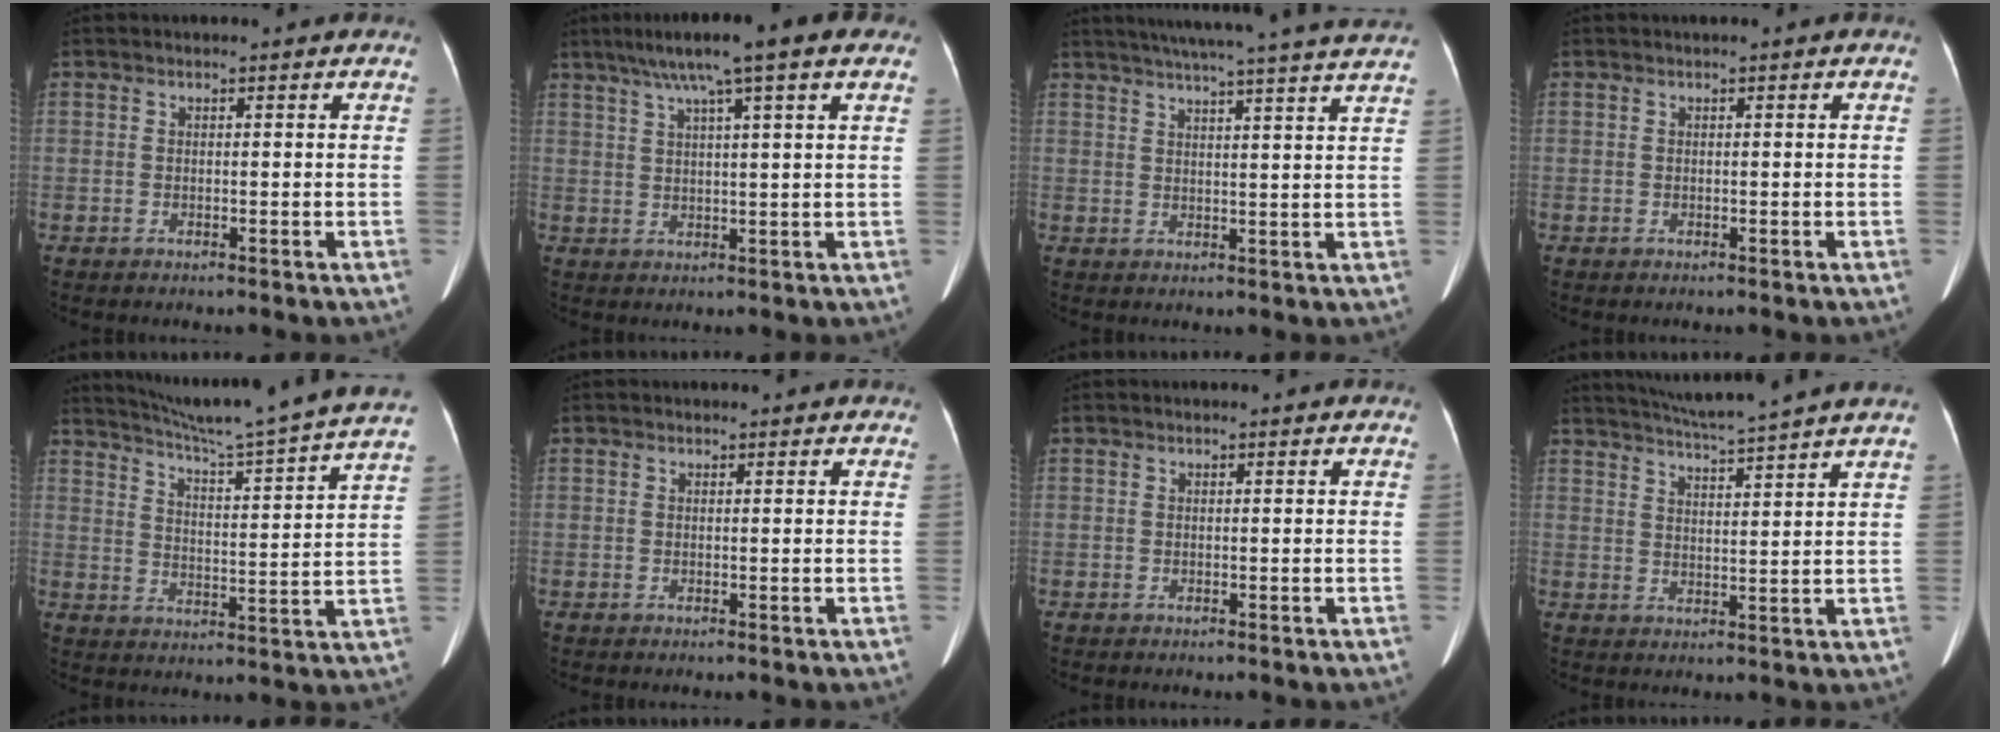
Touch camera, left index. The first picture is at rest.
{"total": 11.0, "force": [6.9, 0.3, 8.5], "torque": [-0.137, 0.038, 0.101]}
{"total": 21.2, "force": [18.8, -1.1, 9.6], "torque": [-0.156, -0.008, 0.235]}
{"total": 0.0}
{"total": 22.5, "force": [20.0, -2.1, 9.9], "torque": [-0.166, -0.052, 0.266]}
{"total": 0.7, "force": [0.6, 0.3, 0.1], "torque": [-0.011, 0.003, 0.006]}
{"total": 0.0}
{"total": 11.8, "force": [10.6, -1.8, 4.9], "torque": [-0.089, 0.000, 0.151]}